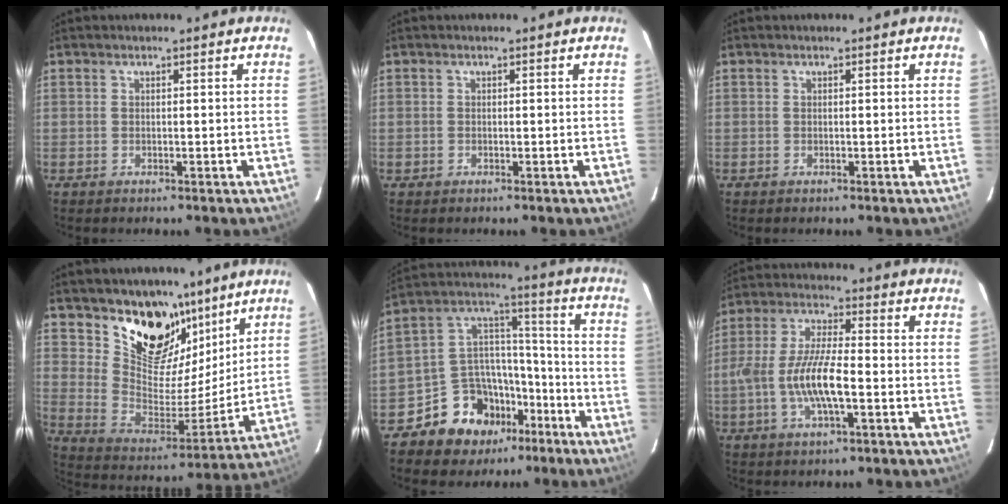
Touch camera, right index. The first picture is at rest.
{"total": 0.6, "force": [-0.2, 0.5, 0.0], "torque": [0.002, 0.000, -0.005]}
{"total": 0.0}
{"total": 16.9, "force": [11.9, 9.8, 7.0], "torque": [-0.140, -0.016, 0.220]}
{"total": 14.7, "force": [-9.5, 10.5, 4.2], "torque": [-0.098, 0.069, -0.149]}
{"total": 11.0, "force": [-2.9, 2.9, 10.2], "torque": [-0.210, 0.001, -0.056]}